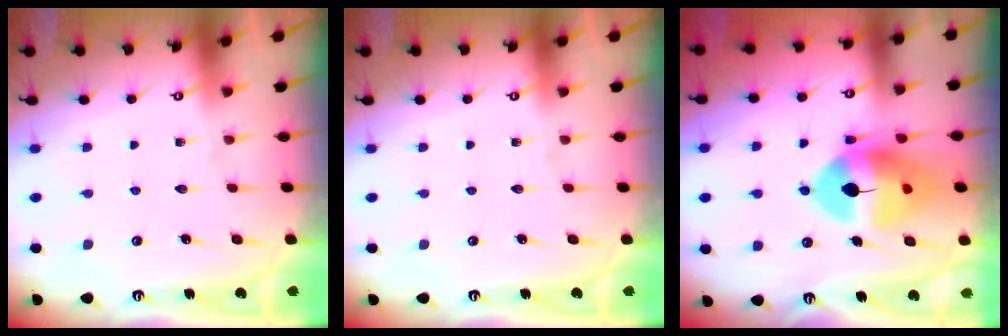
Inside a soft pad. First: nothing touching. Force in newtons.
{"total": 0.0}
{"total": 15.6, "press": 15.4, "slide": 2.6}